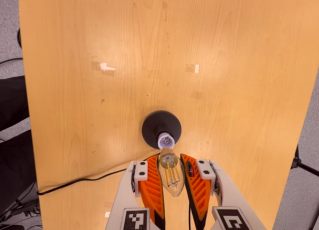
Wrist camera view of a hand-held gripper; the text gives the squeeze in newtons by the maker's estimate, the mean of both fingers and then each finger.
{"total": 21.6, "left": 24.0, "right": 19.2}